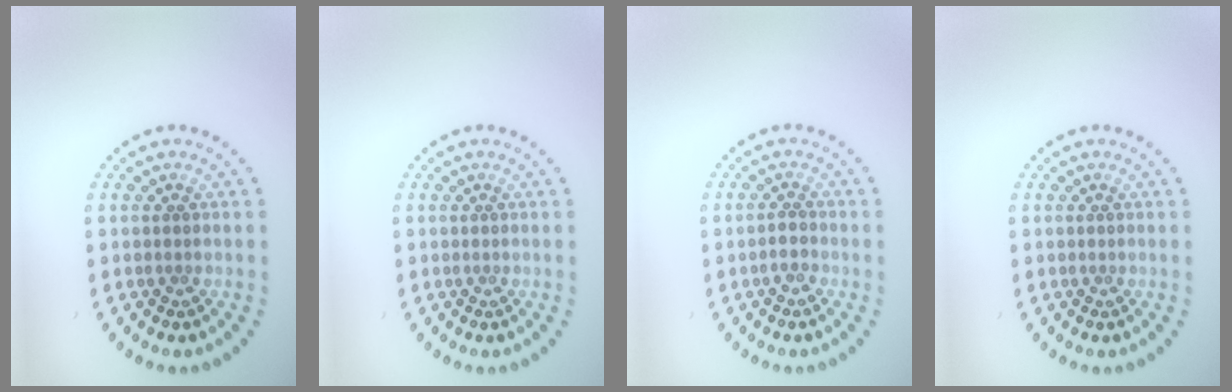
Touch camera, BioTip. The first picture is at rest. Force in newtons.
{"total": 0.0}
{"total": 1.1, "press": 1.0, "slide": 0.6}
{"total": 0.0}